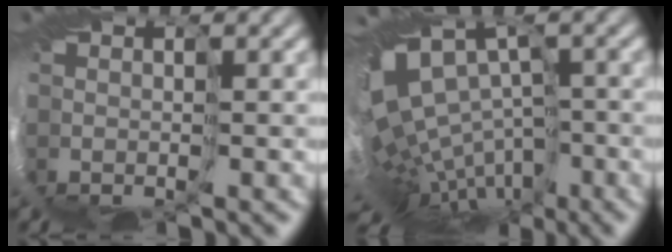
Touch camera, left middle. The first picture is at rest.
{"total": 9.7, "force": [-3.1, 5.3, 7.5], "torque": [-0.147, 0.005, -0.001]}